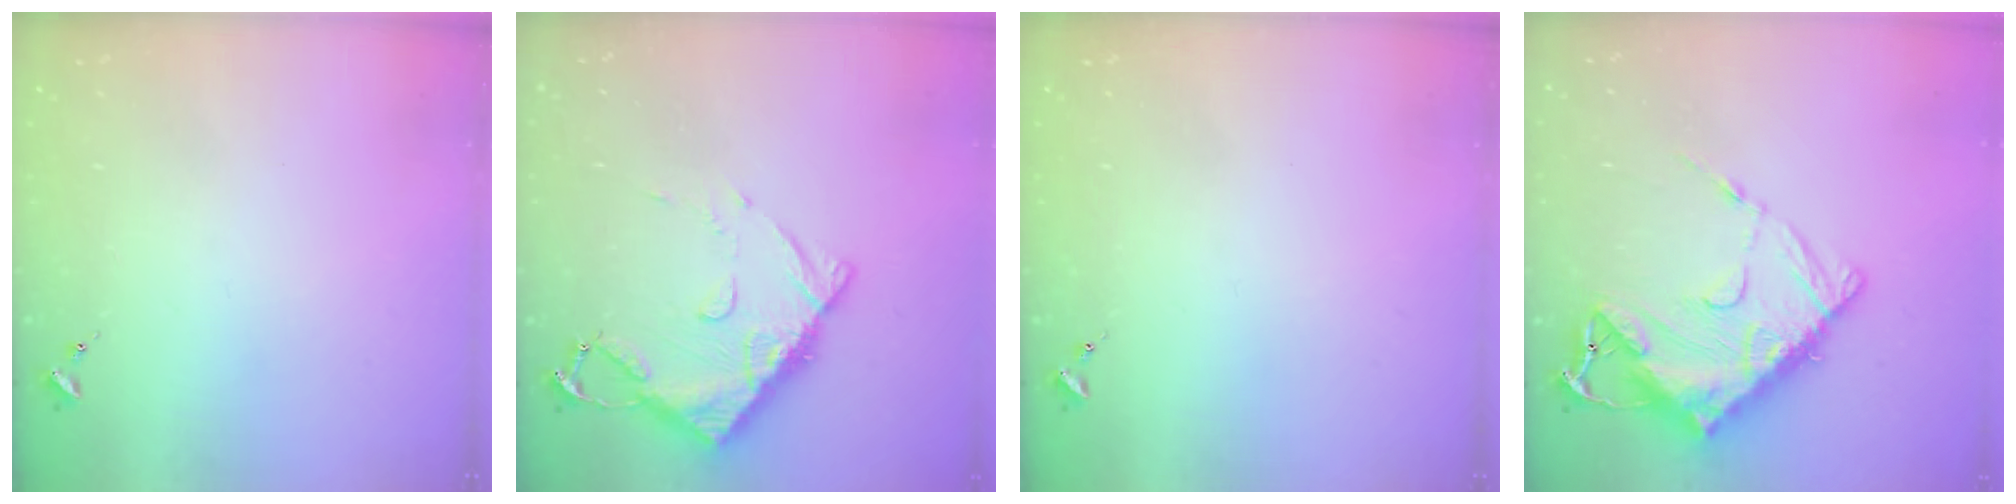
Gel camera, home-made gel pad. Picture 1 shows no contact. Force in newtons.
{"total": 11.5, "press": 11.5, "slide": 1.1}
{"total": 0.0}
{"total": 18.7, "press": 18.6, "slide": 1.9}